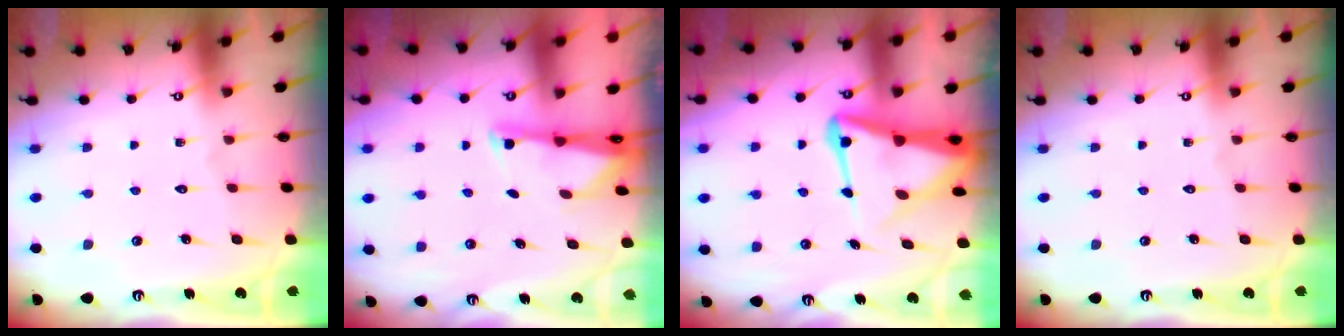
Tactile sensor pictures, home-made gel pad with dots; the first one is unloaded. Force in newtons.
{"total": 1.9, "press": 1.9, "slide": 0.4}
{"total": 10.1, "press": 10.0, "slide": 1.0}
{"total": 0.0}